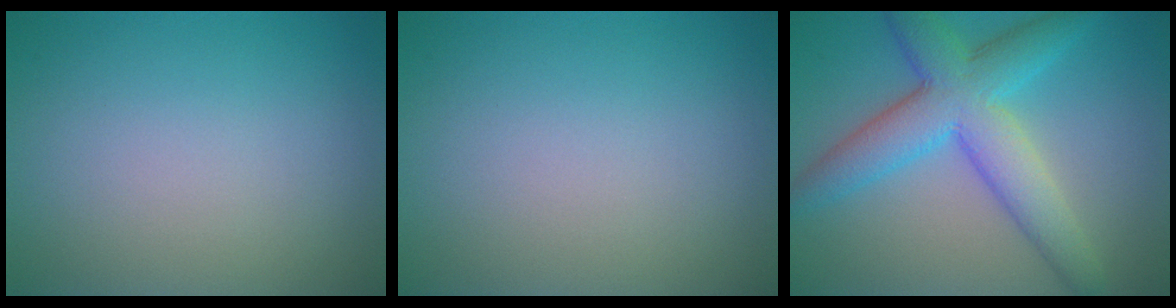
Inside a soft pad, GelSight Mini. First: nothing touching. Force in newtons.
{"total": 0.0}
{"total": 7.3, "press": 7.3, "slide": 0.1}